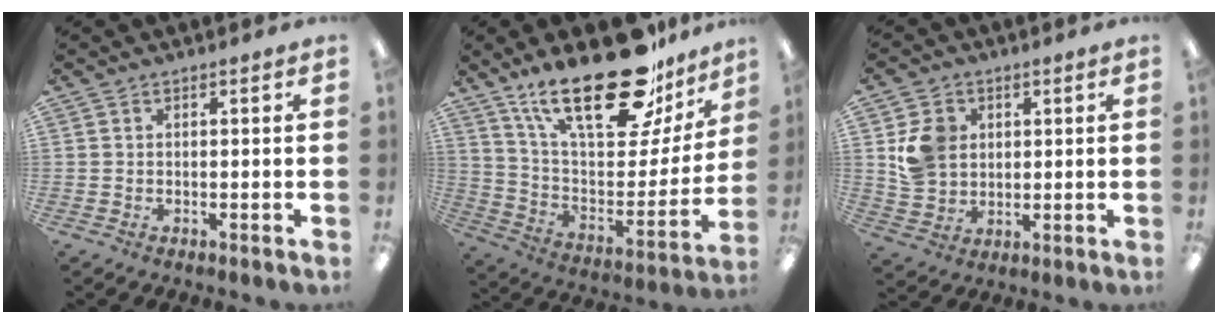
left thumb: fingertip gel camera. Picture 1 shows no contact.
{"total": 28.6, "force": [19.5, 10.8, 17.9], "torque": [-0.287, -0.116, 0.332]}
{"total": 8.1, "force": [2.4, 7.0, 3.3], "torque": [-0.057, 0.010, 0.050]}